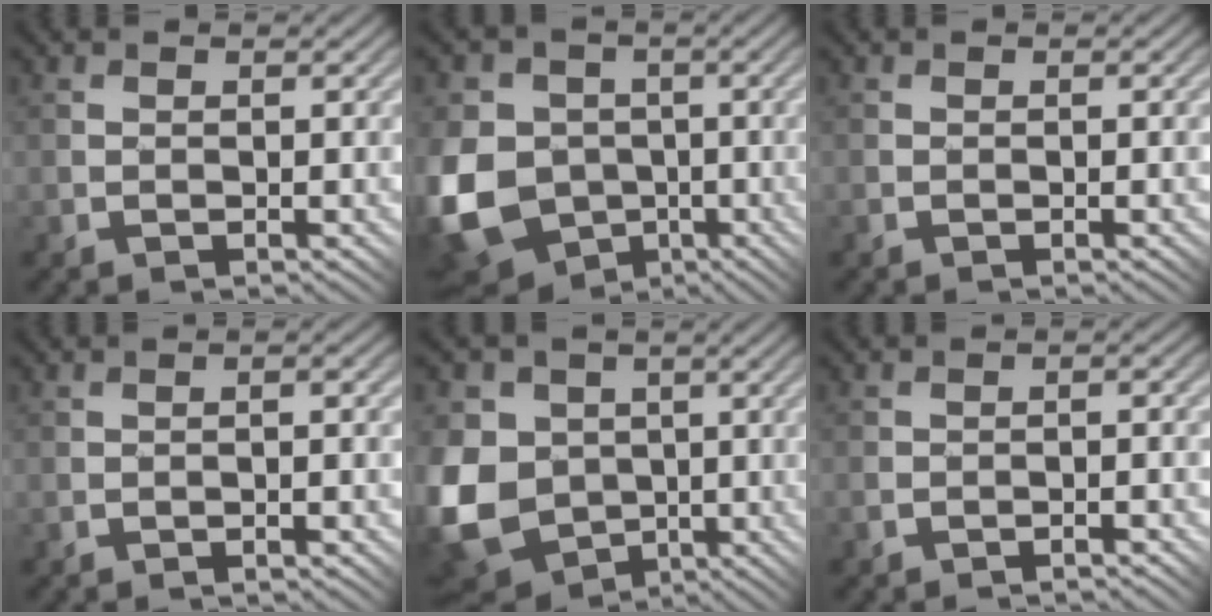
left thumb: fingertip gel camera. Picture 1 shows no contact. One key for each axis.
{"total": 13.3, "fx": -3.6, "fy": 11.2, "fz": 6.4, "tx": -0.196, "ty": -0.033, "tz": -0.083}
{"total": 1.1, "fx": -0.5, "fy": 0.2, "fz": 0.9, "tx": -0.011, "ty": 0.003, "tz": -0.005}
{"total": 2.4, "fx": -1.3, "fy": 0.5, "fz": 1.9, "tx": -0.025, "ty": 0.007, "tz": -0.018}
{"total": 12.7, "fx": -2.0, "fy": 10.8, "fz": 6.3, "tx": -0.186, "ty": -0.022, "tz": -0.056}
{"total": 2.3, "fx": -2.0, "fy": 0.3, "fz": 1.2, "tx": -0.017, "ty": 0.010, "tz": -0.039}